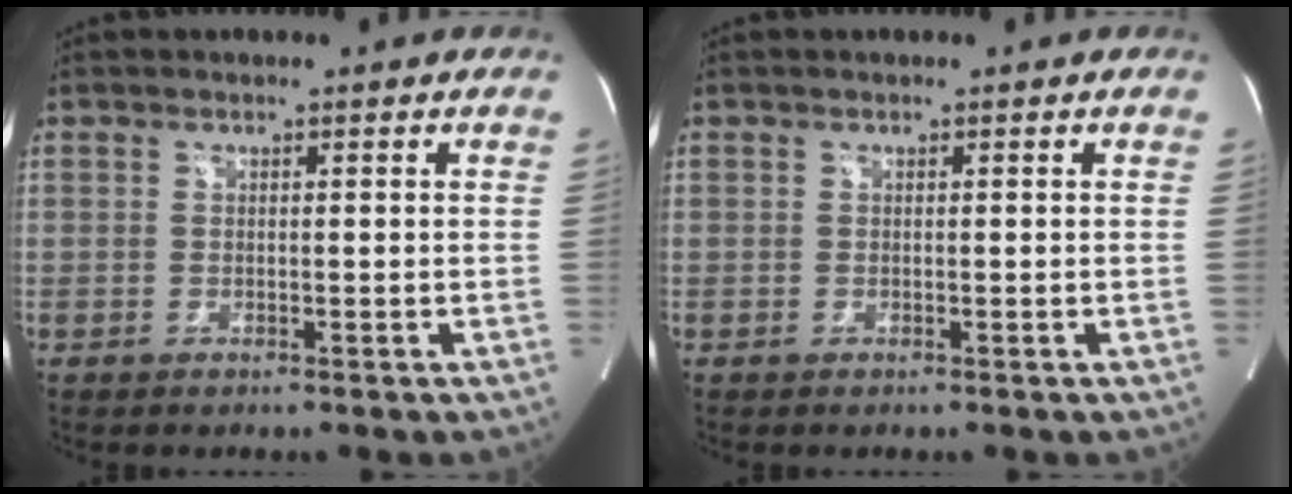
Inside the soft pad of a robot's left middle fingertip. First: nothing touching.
{"total": 0.0}